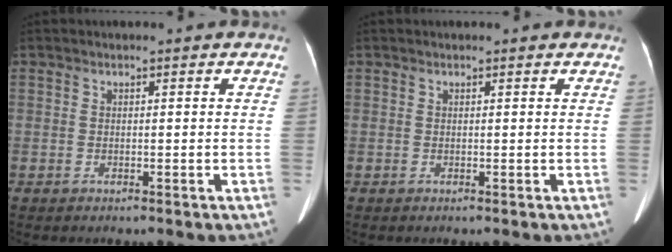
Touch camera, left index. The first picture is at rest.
{"total": 0.9, "force": [0.8, 0.3, 0.3], "torque": [-0.006, 0.010, 0.009]}